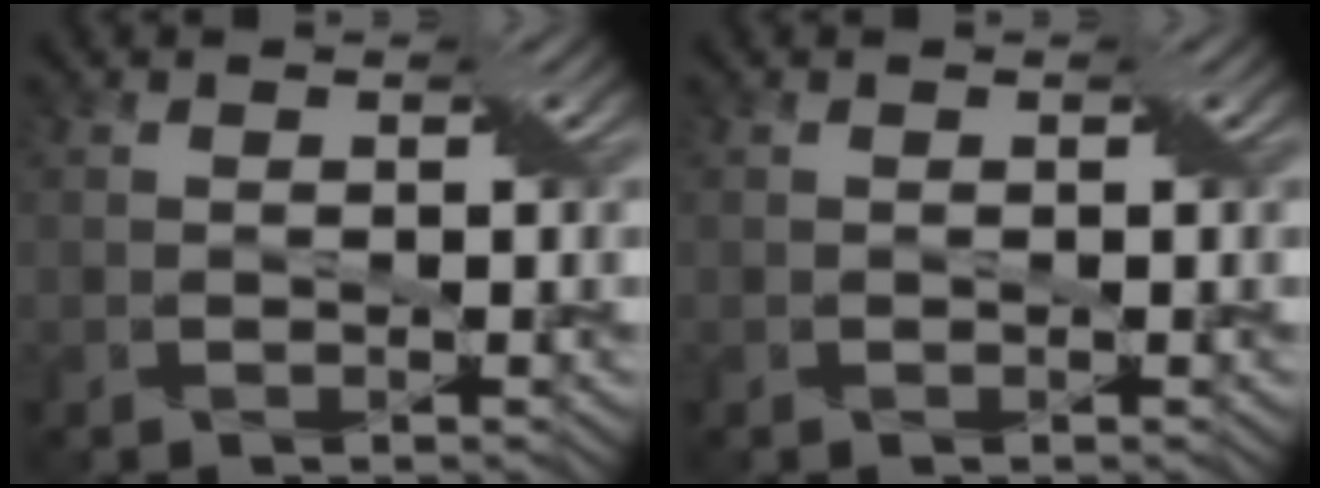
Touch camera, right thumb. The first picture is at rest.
{"total": 0.0}